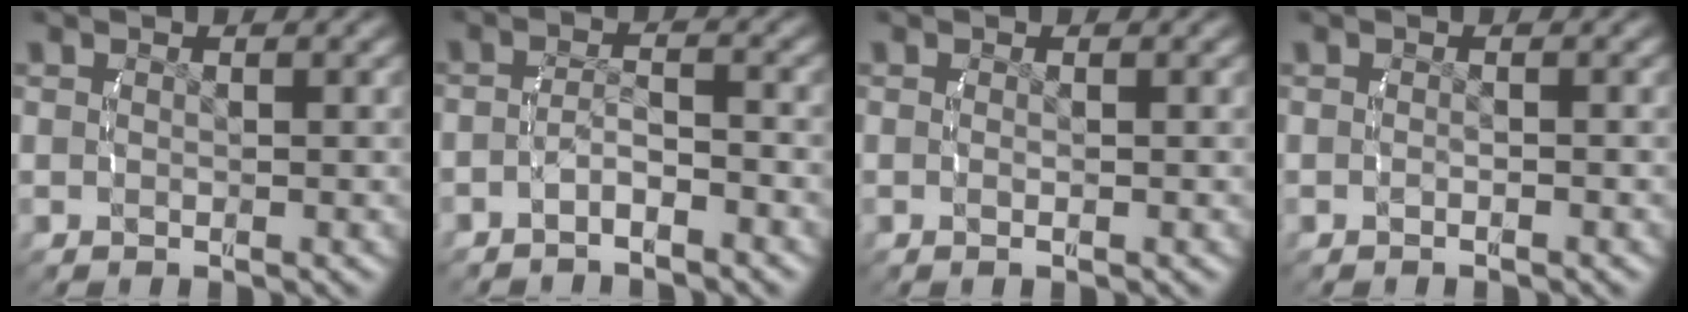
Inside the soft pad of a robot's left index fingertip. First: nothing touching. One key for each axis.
{"total": 2.7, "fx": -2.4, "fy": 0.5, "fz": 1.3, "tx": -0.029, "ty": -0.008, "tz": -0.037}
{"total": 0.7, "fx": -0.4, "fy": -0.1, "fz": 0.5, "tx": -0.017, "ty": -0.006, "tz": -0.004}
{"total": 0.7, "fx": -0.6, "fy": -0.1, "fz": 0.2, "tx": -0.006, "ty": -0.001, "tz": -0.012}